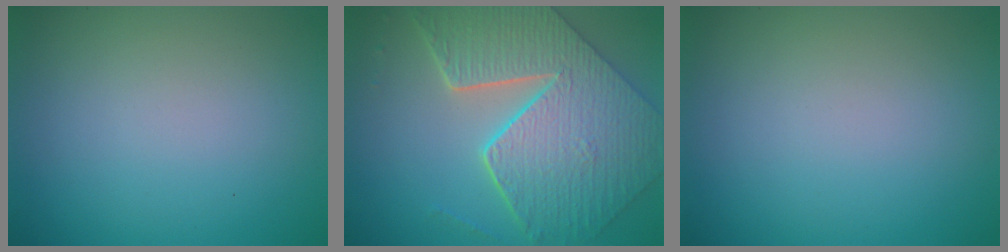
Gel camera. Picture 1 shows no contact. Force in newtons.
{"total": 9.3, "press": 6.8, "slide": 6.3}
{"total": 0.0}